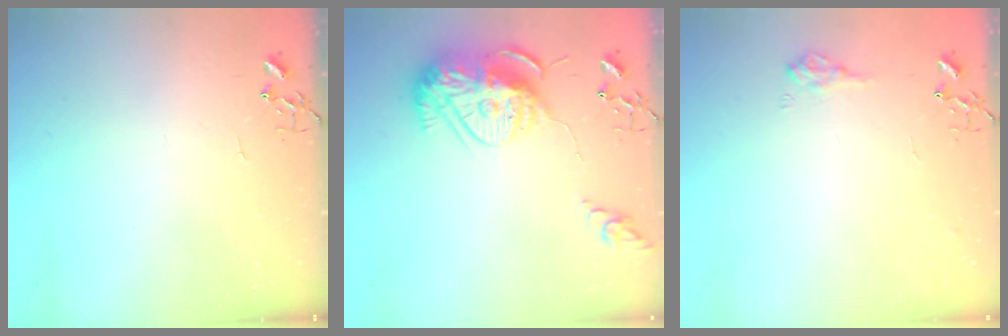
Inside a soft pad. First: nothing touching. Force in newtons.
{"total": 16.0, "press": 16.0, "slide": 1.5}
{"total": 8.8, "press": 8.7, "slide": 1.0}